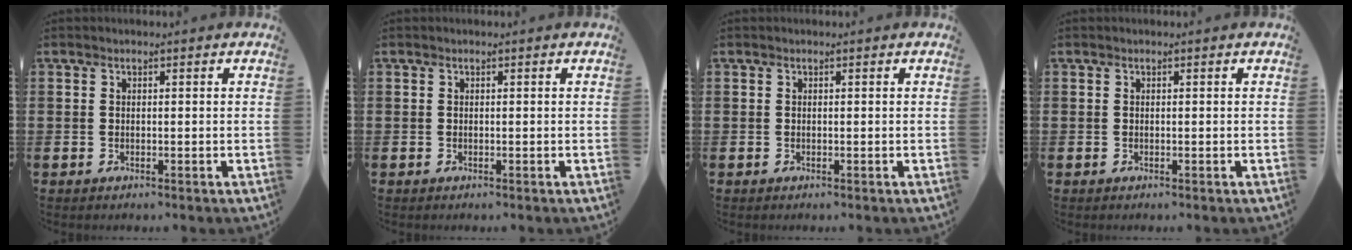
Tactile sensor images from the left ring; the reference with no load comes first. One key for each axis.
{"total": 0.0}
{"total": 0.0}
{"total": 0.0}